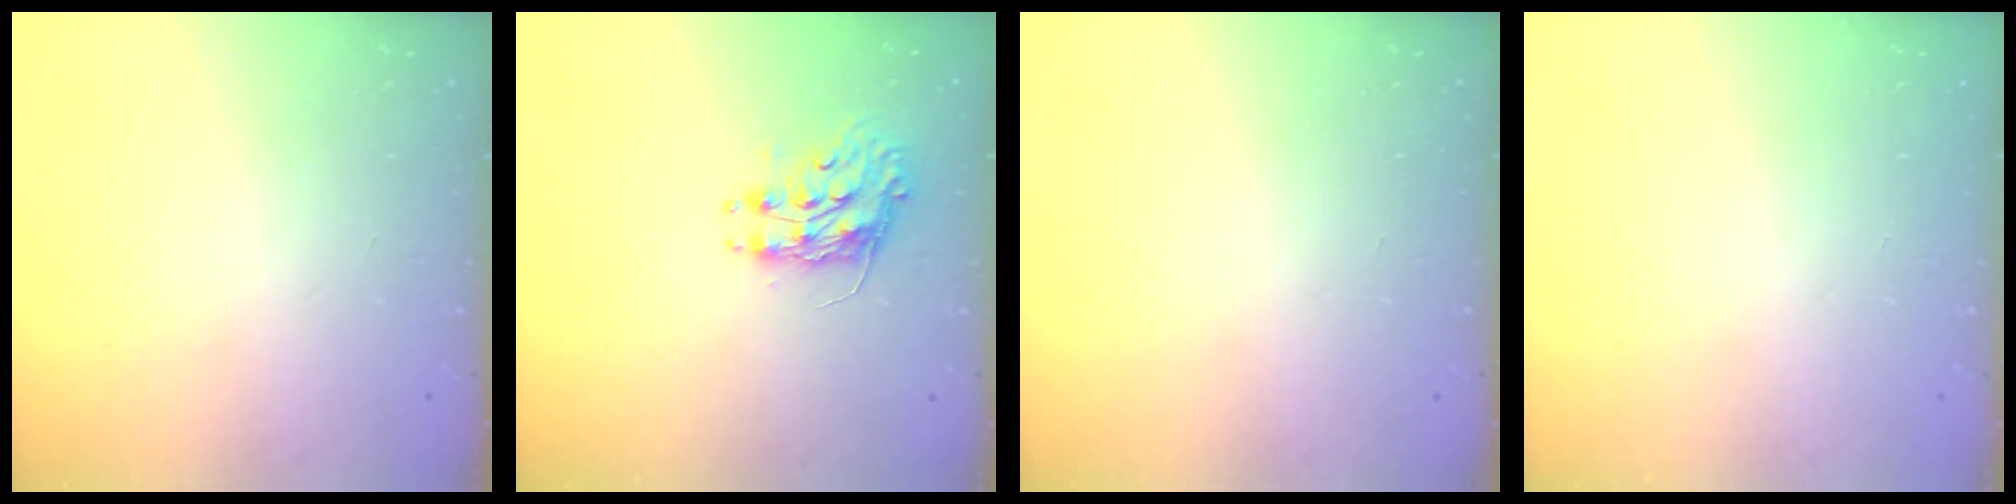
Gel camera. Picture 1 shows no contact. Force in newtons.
{"total": 8.7, "press": 8.7, "slide": 0.5}
{"total": 0.0}
{"total": 0.0}